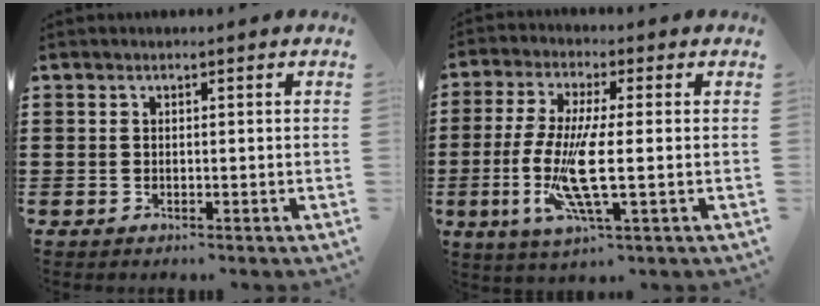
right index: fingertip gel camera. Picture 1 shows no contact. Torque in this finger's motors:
{"motor_torque": [1.21, 0.93, 0.65, 0.10]}